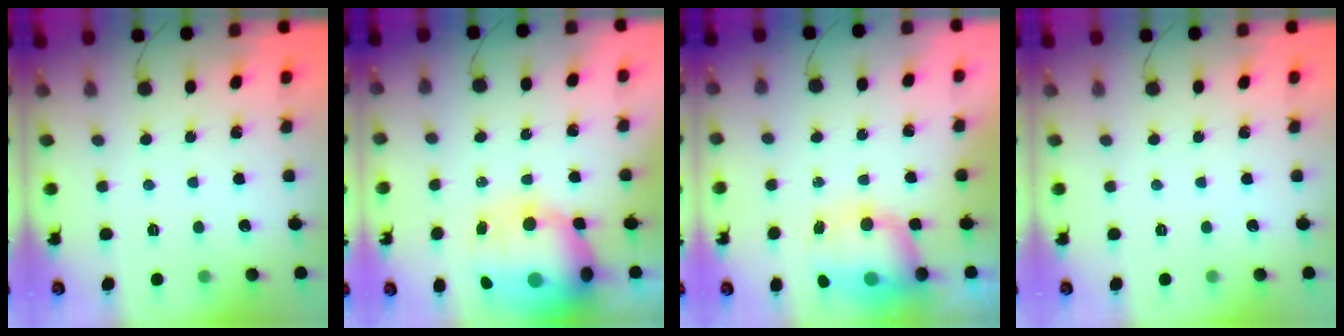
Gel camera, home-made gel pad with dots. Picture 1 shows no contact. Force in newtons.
{"total": 17.7, "press": 16.3, "slide": 6.9}
{"total": 8.9, "press": 8.7, "slide": 1.7}
{"total": 0.0}